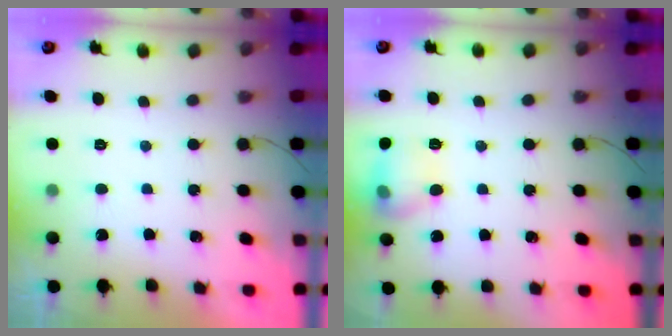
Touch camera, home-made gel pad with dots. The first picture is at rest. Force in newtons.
{"total": 10.0, "press": 9.9, "slide": 0.5}